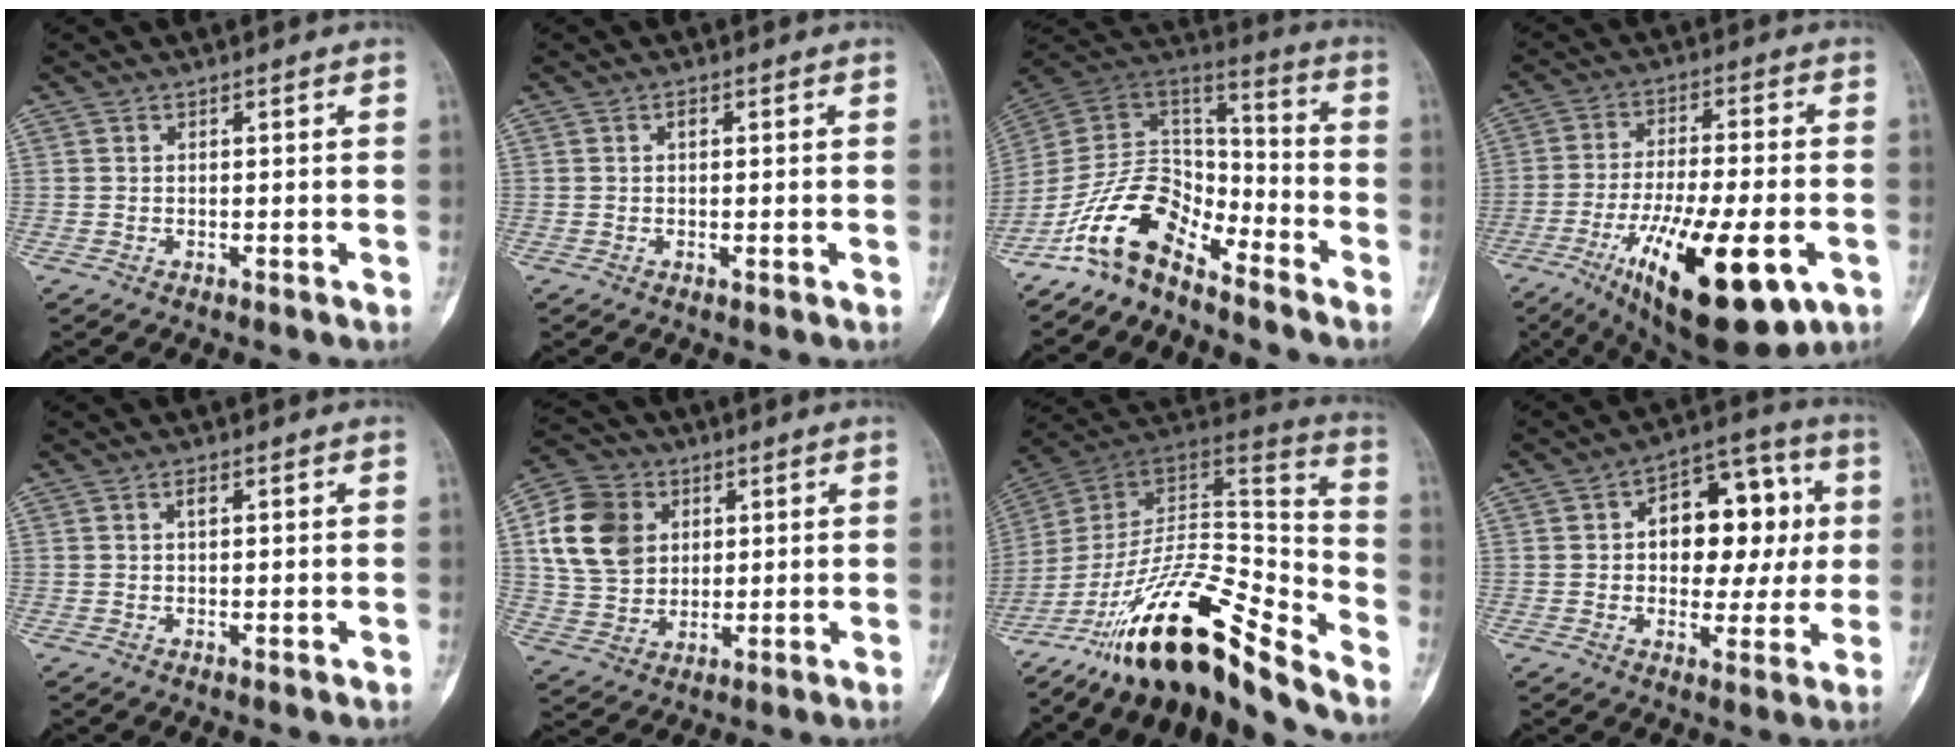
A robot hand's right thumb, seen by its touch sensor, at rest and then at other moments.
{"total": 1.4, "force": [0.2, 0.8, 1.2], "torque": [-0.020, 0.000, 0.001]}
{"total": 13.5, "force": [-10.0, 6.5, 6.3], "torque": [-0.098, 0.108, -0.200]}
{"total": 22.8, "force": [-8.6, 7.7, 19.6], "torque": [-0.313, -0.002, -0.123]}
{"total": 1.7, "force": [0.5, 0.7, 1.4], "torque": [-0.026, -0.001, 0.007]}
{"total": 13.8, "force": [3.6, 11.1, 7.4], "torque": [-0.115, 0.002, 0.065]}
{"total": 23.4, "force": [-17.0, 6.0, 14.9], "torque": [-0.238, 0.107, -0.295]}
{"total": 16.1, "force": [2.4, 10.0, 12.3], "torque": [-0.117, 0.025, 0.032]}